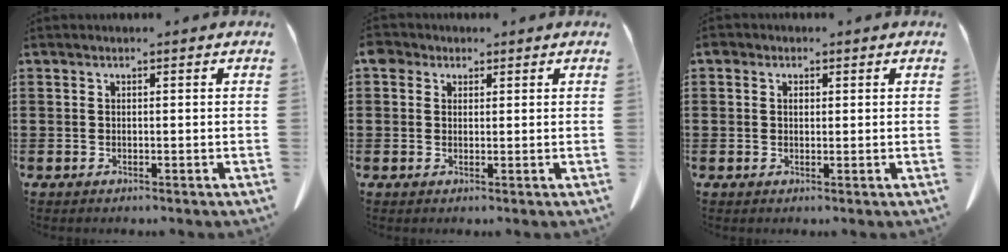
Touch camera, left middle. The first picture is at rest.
{"total": 2.2, "force": [1.4, 1.5, 0.7], "torque": [-0.021, 0.005, 0.027]}
{"total": 1.2, "force": [0.5, 0.9, 0.5], "torque": [-0.006, 0.001, 0.009]}